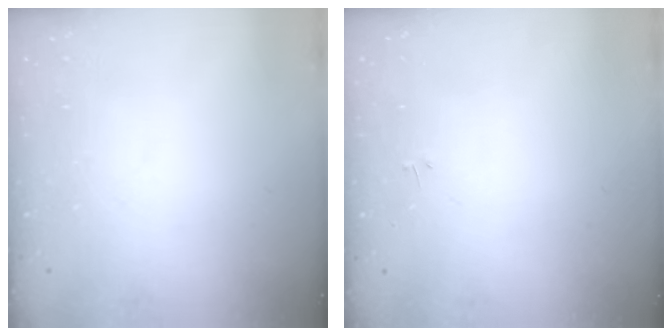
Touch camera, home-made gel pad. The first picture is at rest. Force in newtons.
{"total": 0.0}